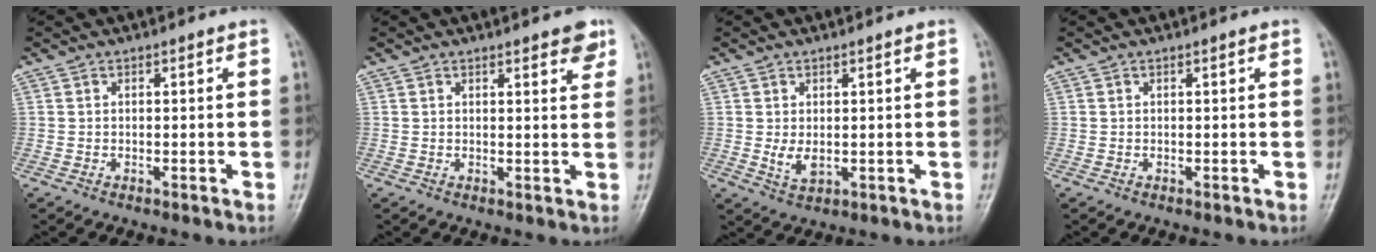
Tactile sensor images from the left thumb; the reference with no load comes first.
{"total": 4.4, "force": [2.8, 1.6, 2.9], "torque": [-0.018, -0.013, 0.032]}
{"total": 3.7, "force": [0.2, 2.2, 2.9], "torque": [-0.044, -0.010, 0.010]}
{"total": 0.0}